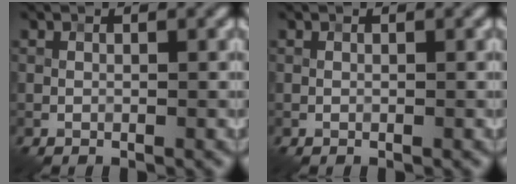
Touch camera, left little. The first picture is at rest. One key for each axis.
{"total": 0.0}